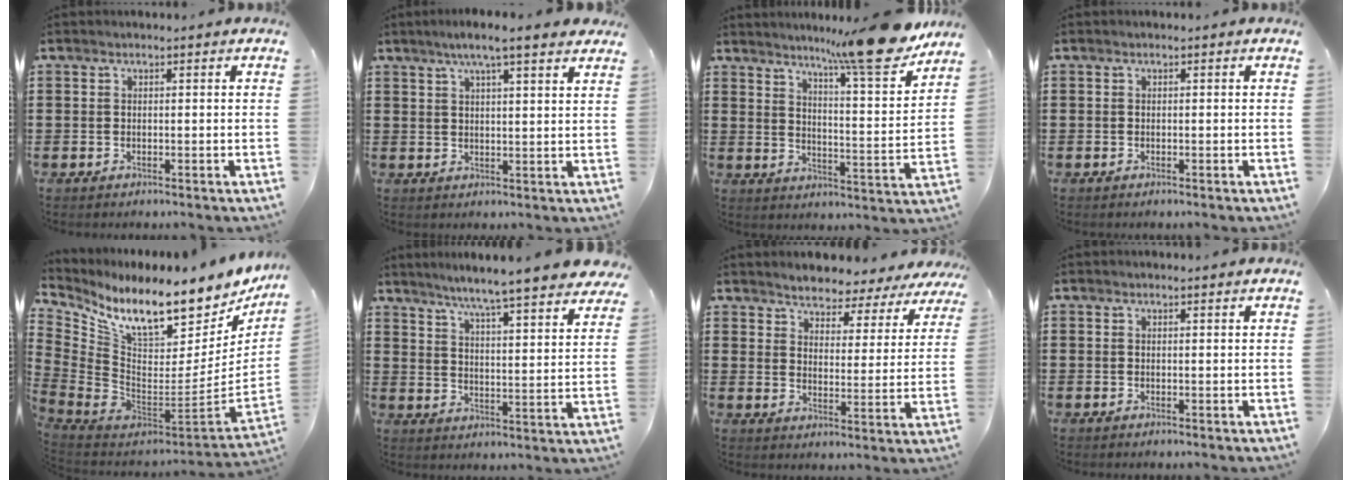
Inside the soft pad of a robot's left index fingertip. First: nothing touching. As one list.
[{"total": 5.3, "force": [4.1, 0.0, 3.3], "torque": [-0.074, -0.002, 0.071]}, {"total": 13.4, "force": [11.5, 0.1, 6.9], "torque": [-0.107, -0.080, 0.184]}, {"total": 0.0}, {"total": 12.4, "force": [9.5, 2.9, 7.5], "torque": [-0.158, -0.086, 0.161]}, {"total": 6.0, "force": [5.4, -1.2, 2.3], "torque": [-0.070, -0.048, 0.085]}, {"total": 3.8, "force": [3.7, 0.5, -0.4], "torque": [-0.019, -0.032, 0.060]}, {"total": 0.6, "force": [0.5, 0.0, 0.4], "torque": [-0.009, -0.001, 0.010]}]